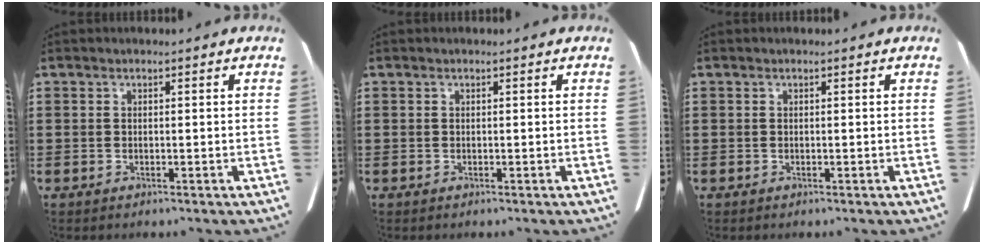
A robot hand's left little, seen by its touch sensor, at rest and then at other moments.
{"total": 0.0}
{"total": 0.0}